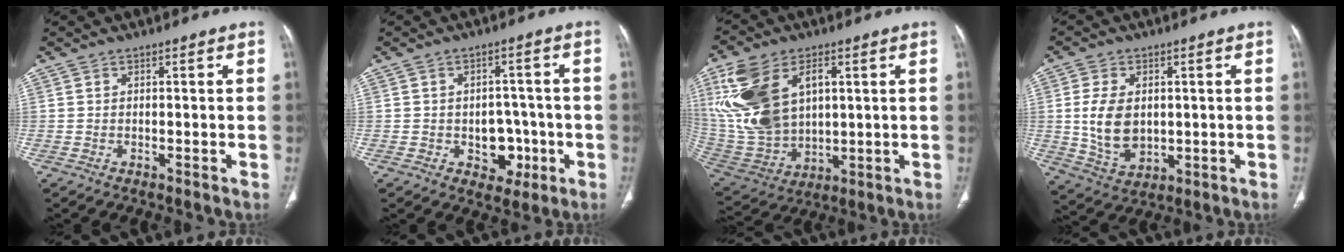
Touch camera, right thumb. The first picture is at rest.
{"total": 6.9, "force": [-1.8, 5.3, 4.0], "torque": [-0.014, 0.020, -0.016]}
{"total": 20.2, "force": [5.6, 12.7, 14.6], "torque": [-0.298, -0.017, 0.124]}
{"total": 10.2, "force": [0.7, 6.9, 7.5], "torque": [-0.128, -0.012, 0.027]}